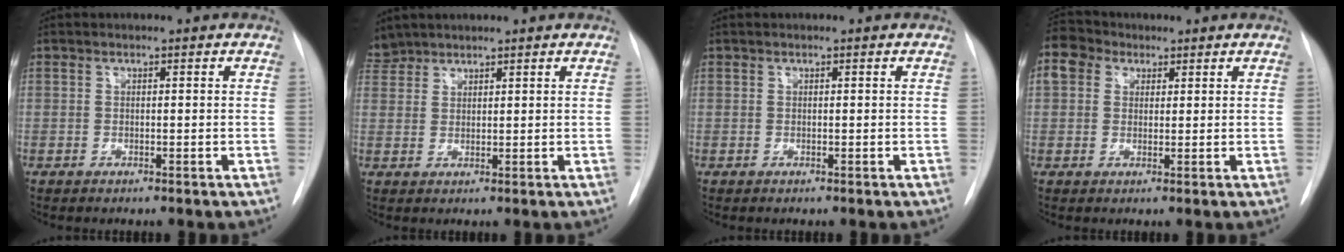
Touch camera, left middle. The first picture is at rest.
{"total": 3.3, "force": [3.1, 1.1, -0.3], "torque": [0.002, 0.010, 0.062]}
{"total": 0.0}
{"total": 5.9, "force": [2.9, 4.7, 2.2], "torque": [-0.051, 0.030, 0.056]}